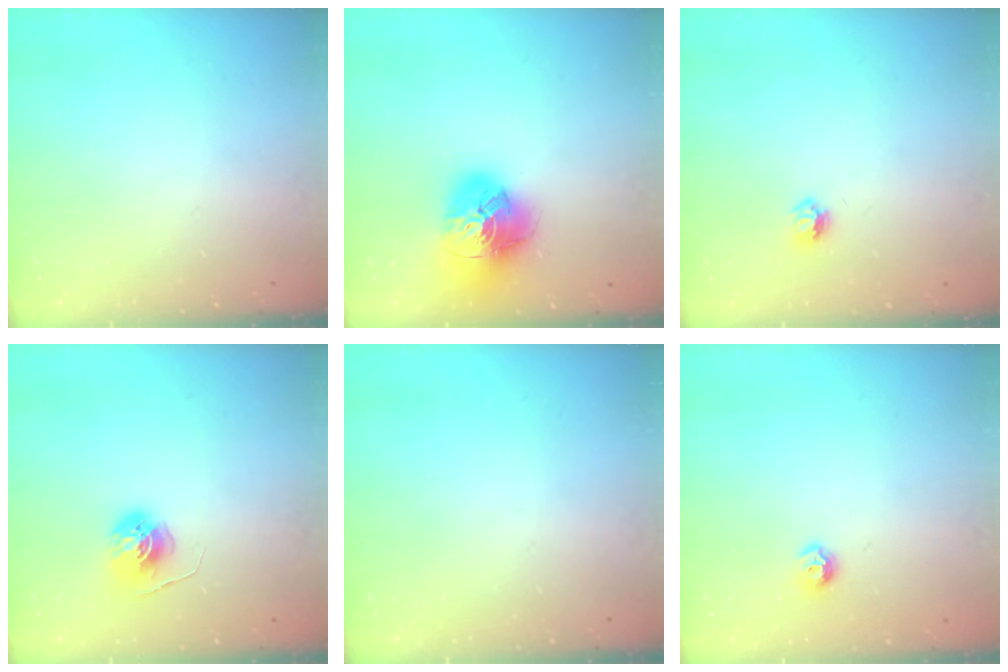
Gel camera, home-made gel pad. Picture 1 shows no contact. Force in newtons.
{"total": 18.0, "press": 17.9, "slide": 2.0}
{"total": 4.7, "press": 4.7, "slide": 0.5}
{"total": 5.5, "press": 5.5, "slide": 0.3}
{"total": 0.0}
{"total": 6.8, "press": 6.7, "slide": 1.0}